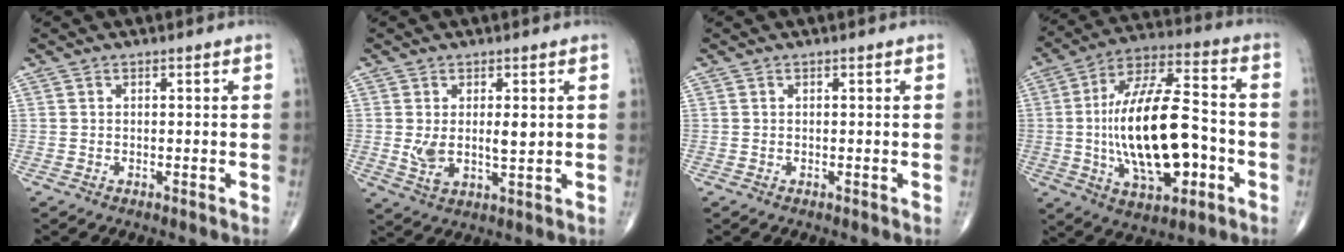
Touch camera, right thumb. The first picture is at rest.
{"total": 6.4, "force": [0.8, 2.9, 5.6], "torque": [-0.094, -0.013, 0.020]}
{"total": 0.0}
{"total": 22.4, "force": [-3.3, 10.0, 19.7], "torque": [-0.341, 0.033, -0.046]}